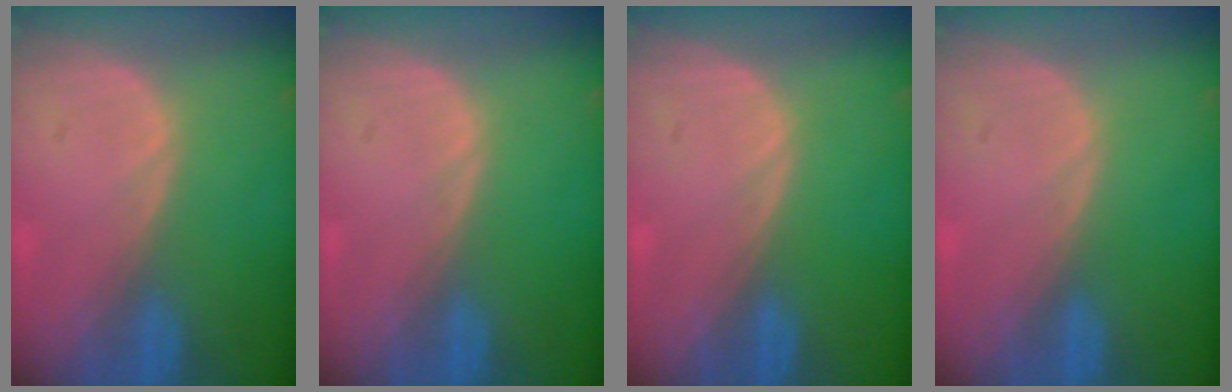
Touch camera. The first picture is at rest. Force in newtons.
{"total": 0.0}
{"total": 0.0}
{"total": 0.0}